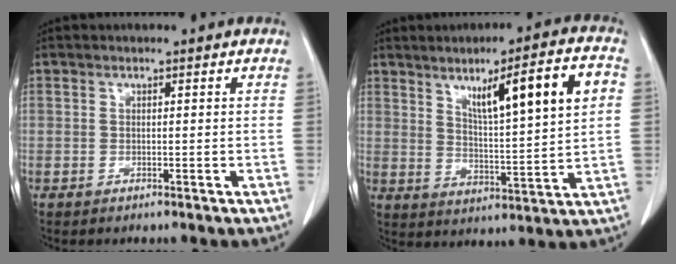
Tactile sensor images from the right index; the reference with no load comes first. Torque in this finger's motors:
{"motor_torque": [1.17, 0.96, 0.33, 0.09]}